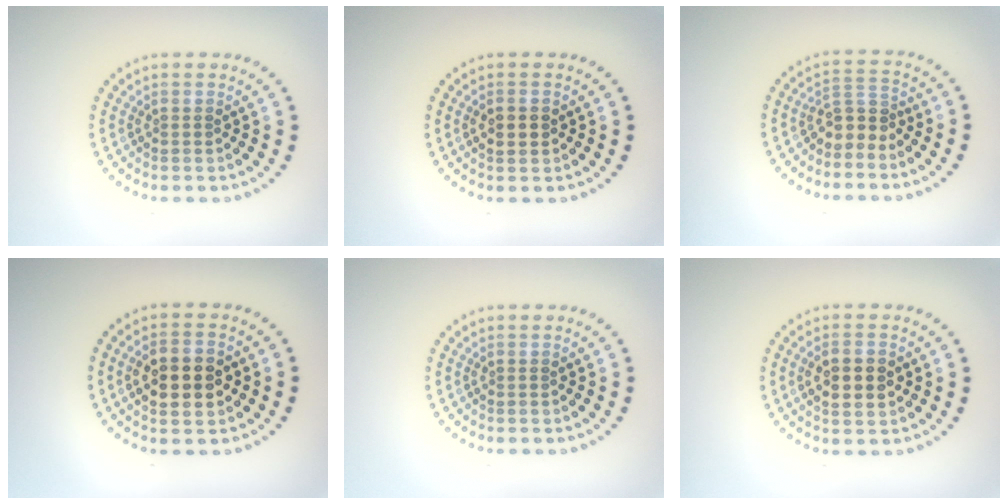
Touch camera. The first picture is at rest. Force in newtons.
{"total": 2.0, "press": 2.0, "slide": 0.2}
{"total": 2.4, "press": 1.7, "slide": 1.7}
{"total": 5.0, "press": 5.0, "slide": 0.2}
{"total": 0.0}
{"total": 3.3, "press": 3.3, "slide": 0.1}